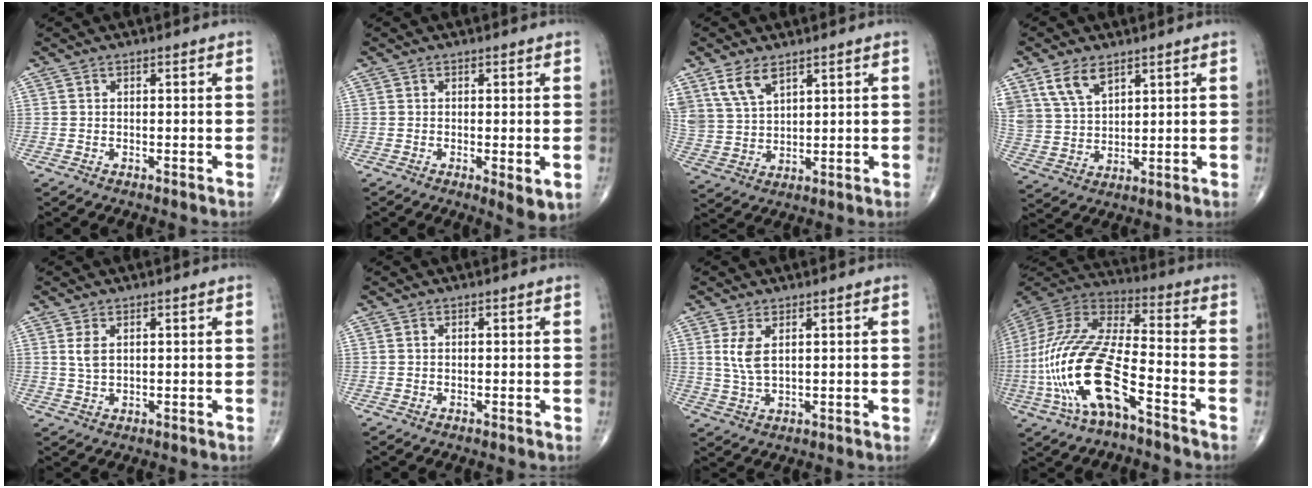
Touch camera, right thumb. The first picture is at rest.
{"total": 3.9, "force": [-0.7, 1.3, 3.6], "torque": [-0.057, -0.013, -0.013]}
{"total": 7.7, "force": [4.9, 4.0, 4.4], "torque": [-0.082, -0.014, 0.108]}
{"total": 8.5, "force": [5.2, 4.8, 4.7], "torque": [-0.082, -0.015, 0.113]}
{"total": 3.1, "force": [1.0, 1.7, 2.4], "torque": [-0.047, -0.001, 0.024]}
{"total": 0.0}
{"total": 4.8, "force": [1.5, 2.1, 4.0], "torque": [-0.088, -0.006, 0.038]}
{"total": 22.5, "force": [-8.3, 8.3, 19.2], "torque": [-0.437, 0.040, -0.152]}